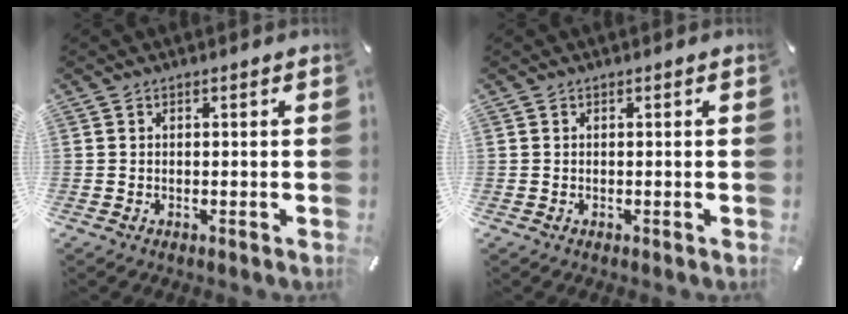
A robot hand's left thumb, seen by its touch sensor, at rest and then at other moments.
{"total": 0.0}